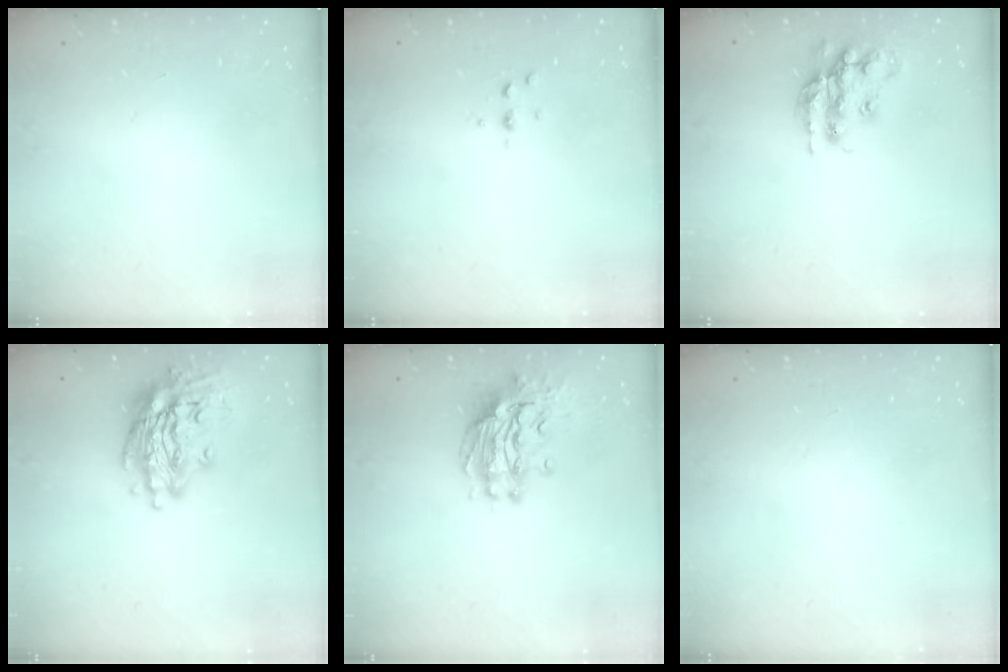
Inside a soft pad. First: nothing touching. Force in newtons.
{"total": 2.6, "press": 2.6, "slide": 0.3}
{"total": 16.5, "press": 16.5, "slide": 1.0}
{"total": 16.4, "press": 16.2, "slide": 2.5}
{"total": 11.5, "press": 11.4, "slide": 1.2}
{"total": 0.0}